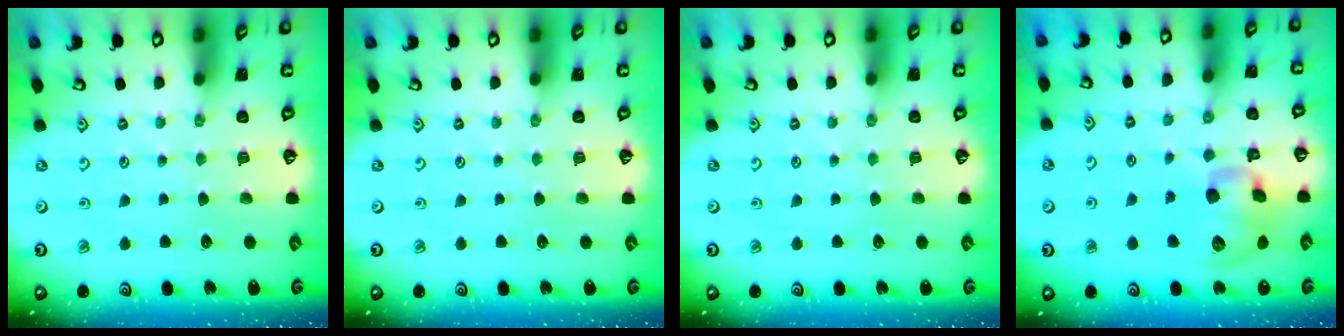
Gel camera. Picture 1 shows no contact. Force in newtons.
{"total": 0.0}
{"total": 0.0}
{"total": 13.6, "press": 13.4, "slide": 2.1}